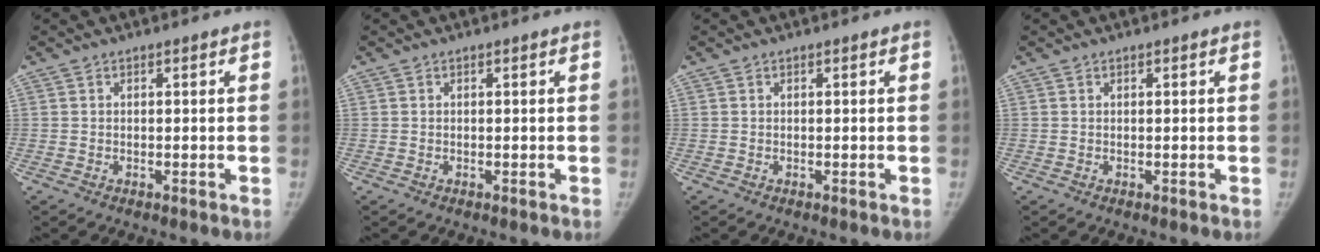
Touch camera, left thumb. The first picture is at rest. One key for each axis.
{"total": 0.0}
{"total": 0.0}
{"total": 0.0}